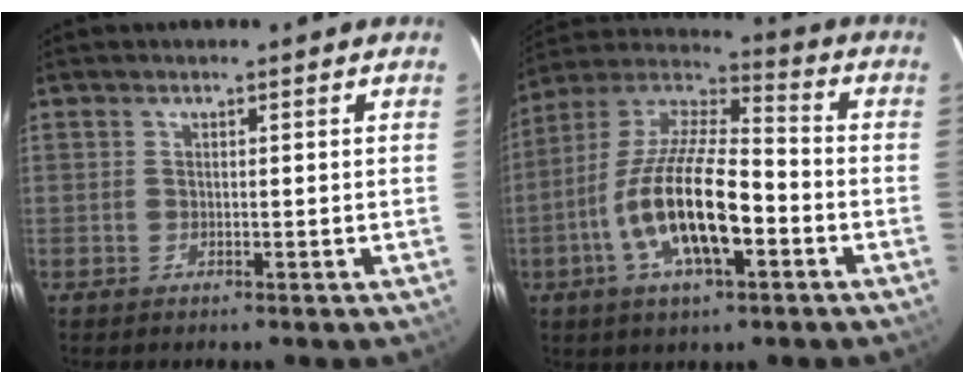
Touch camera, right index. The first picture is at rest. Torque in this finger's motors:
{"motor_torque": [1.35, -0.79, 1.05, 0.21]}